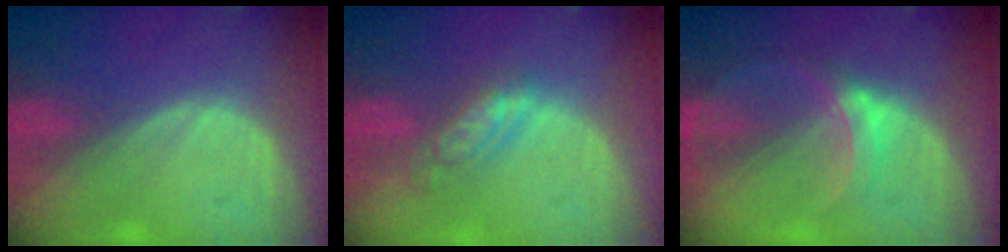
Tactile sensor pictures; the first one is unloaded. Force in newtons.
{"total": 5.8, "press": 5.1, "slide": 2.8}
{"total": 6.0, "press": 5.6, "slide": 2.0}